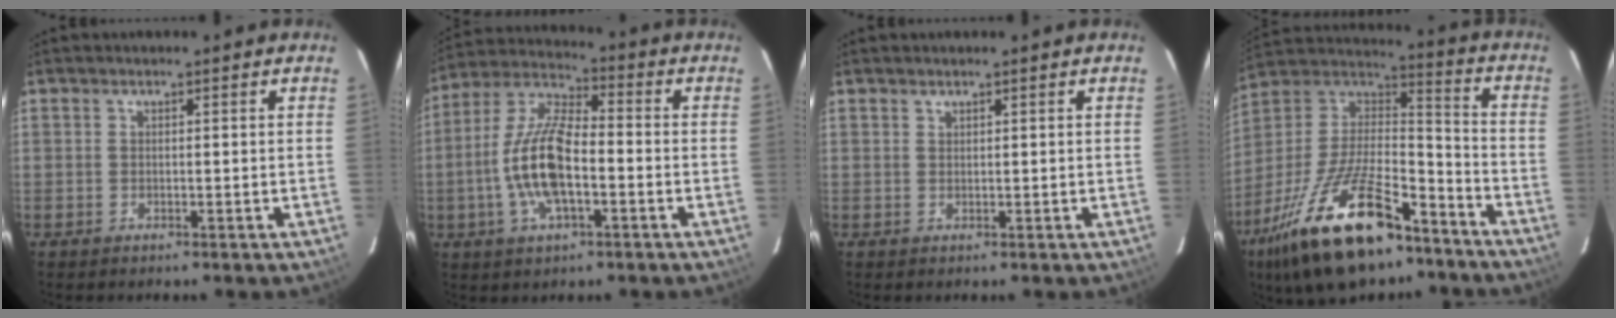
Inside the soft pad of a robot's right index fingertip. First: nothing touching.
{"total": 13.9, "force": [-3.4, 5.4, 12.3], "torque": [-0.259, 0.003, -0.067]}
{"total": 0.5, "force": [0.5, 0.1, 0.0], "torque": [0.000, 0.001, 0.010]}
{"total": 26.2, "force": [-16.3, 10.3, 17.8], "torque": [-0.347, -0.014, -0.274]}